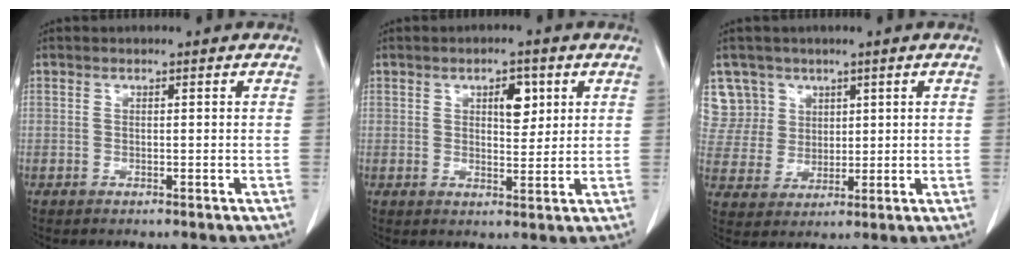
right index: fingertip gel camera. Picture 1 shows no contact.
{"total": 4.2, "force": [1.7, 1.9, 3.3], "torque": [-0.049, 0.001, 0.026]}
{"total": 7.9, "force": [4.5, 6.5, -0.4], "torque": [0.009, 0.014, 0.101]}